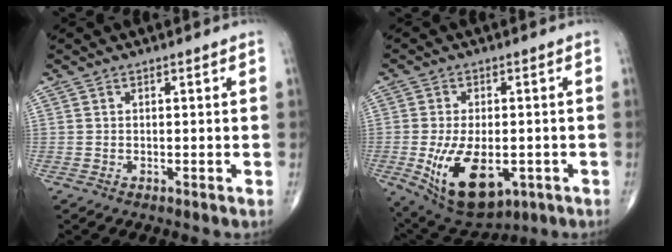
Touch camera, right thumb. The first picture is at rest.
{"total": 14.7, "force": [-4.0, 8.0, 11.6], "torque": [-0.197, -0.006, -0.043]}